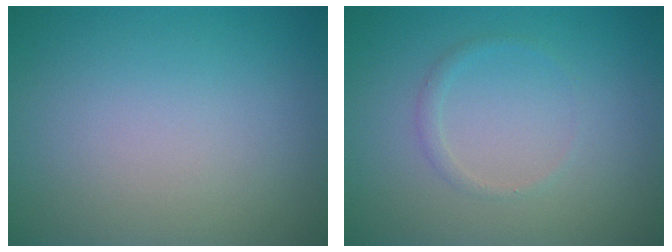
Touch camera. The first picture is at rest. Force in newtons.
{"total": 0.9, "press": 0.9, "slide": 0.0}